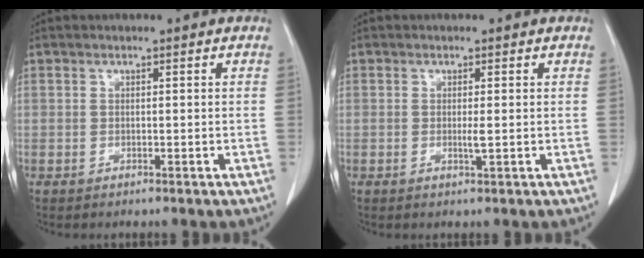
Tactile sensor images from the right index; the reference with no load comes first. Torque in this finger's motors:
{"motor_torque": [0.47, 0.27, 0.27, 0.09]}